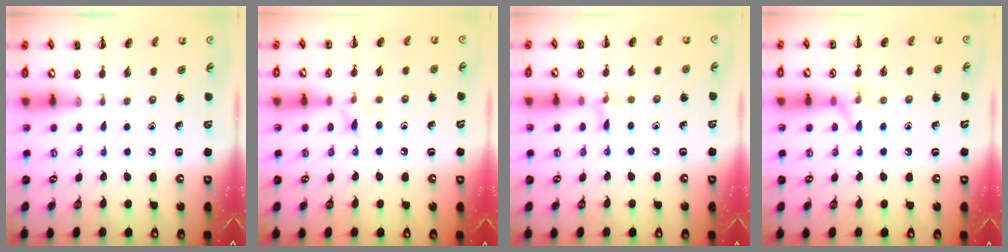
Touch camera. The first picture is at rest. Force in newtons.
{"total": 4.8, "press": 4.7, "slide": 1.0}
{"total": 6.1, "press": 5.8, "slide": 1.9}
{"total": 6.7, "press": 6.5, "slide": 1.7}